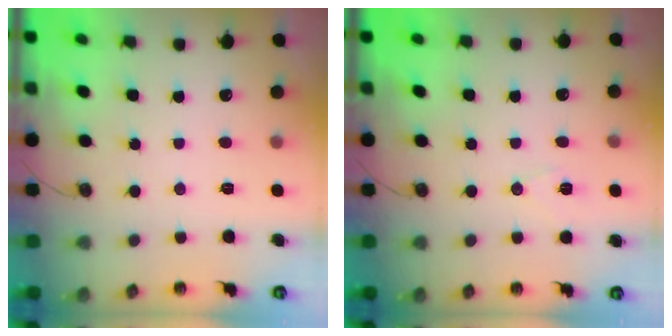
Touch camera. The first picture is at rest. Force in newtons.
{"total": 7.3, "press": 6.5, "slide": 3.4}